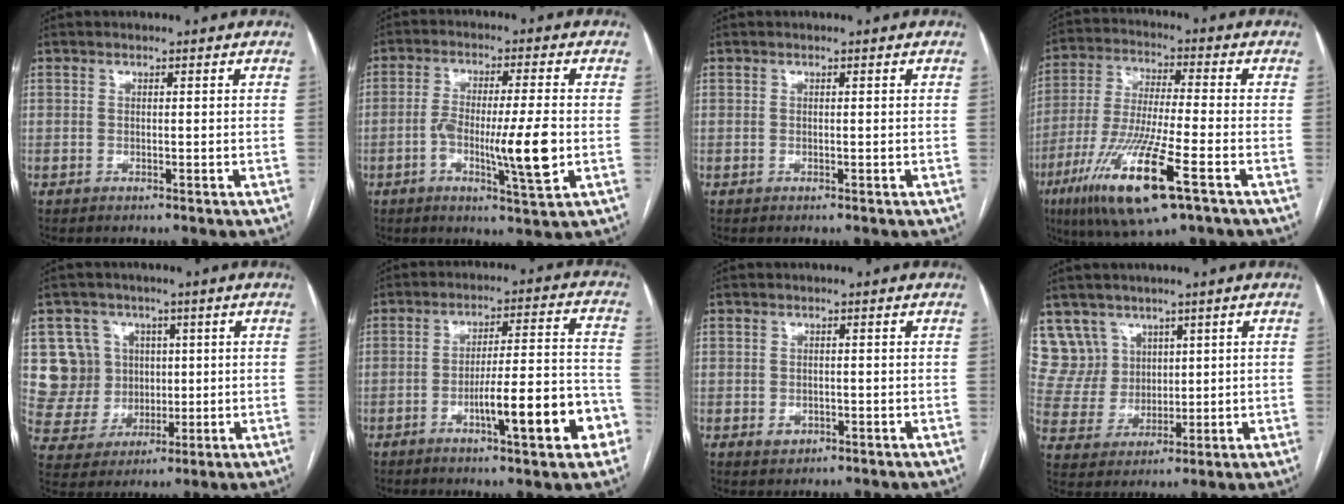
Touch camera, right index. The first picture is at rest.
{"total": 9.7, "force": [-2.0, 0.5, 9.5], "torque": [-0.166, -0.002, -0.032]}
{"total": 0.0}
{"total": 16.4, "force": [-7.8, 1.5, 14.3], "torque": [-0.301, -0.037, -0.140]}
{"total": 9.6, "force": [2.3, 9.2, 1.4], "torque": [-0.044, 0.030, 0.058]}
{"total": 13.3, "force": [-5.4, 2.0, 12.0], "torque": [-0.174, 0.020, -0.072]}
{"total": 2.1, "force": [-0.7, 1.8, 0.8], "torque": [-0.009, 0.003, -0.005]}
{"total": 7.8, "force": [4.8, 6.1, -0.2], "torque": [-0.002, 0.026, 0.112]}